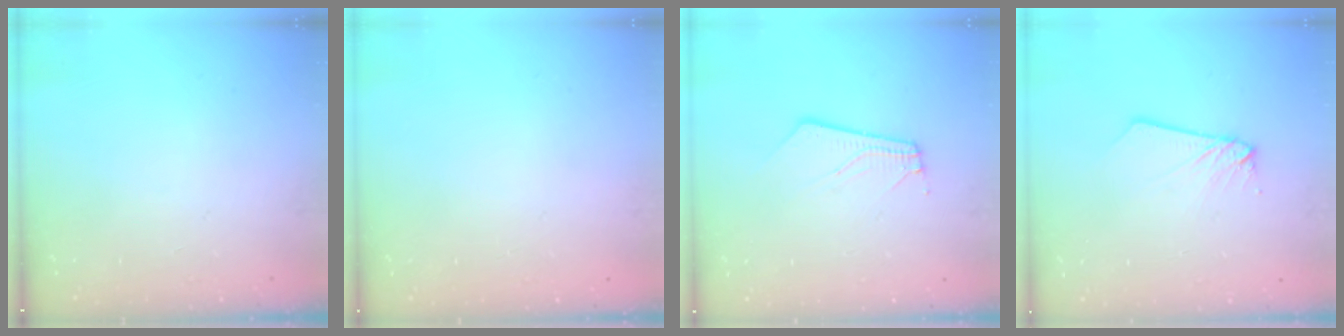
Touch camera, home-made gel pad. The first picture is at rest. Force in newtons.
{"total": 0.0}
{"total": 3.7, "press": 3.7, "slide": 0.2}
{"total": 2.5, "press": 2.5, "slide": 0.1}